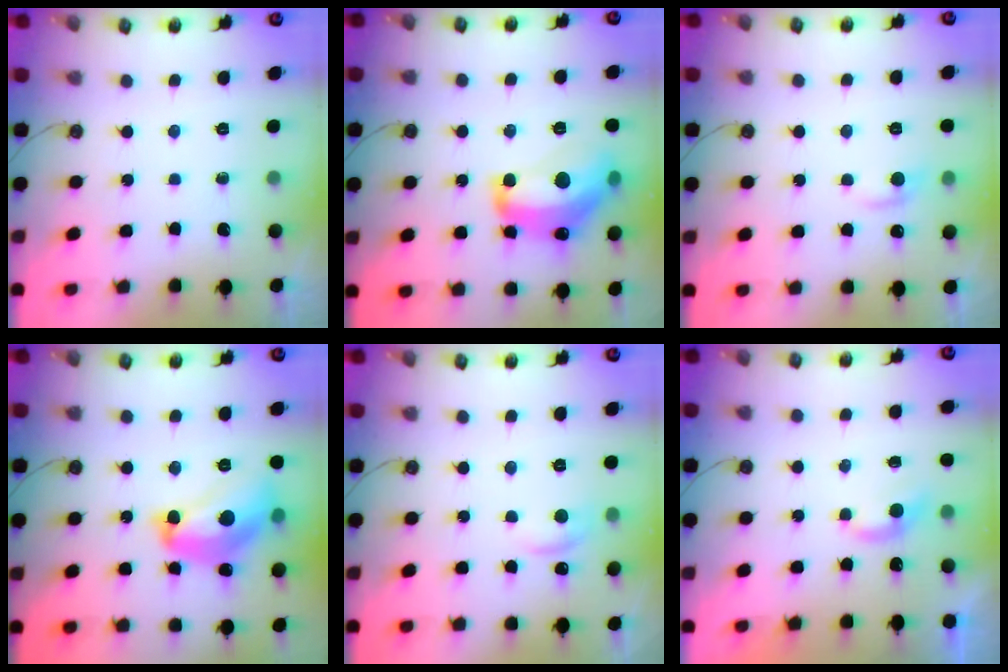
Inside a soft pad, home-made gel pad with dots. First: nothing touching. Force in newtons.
{"total": 12.7, "press": 12.7, "slide": 0.9}
{"total": 0.6, "press": 0.3, "slide": 0.6}
{"total": 12.0, "press": 12.0, "slide": 0.8}
{"total": 1.6, "press": 1.3, "slide": 0.8}
{"total": 1.7, "press": 1.6, "slide": 0.4}